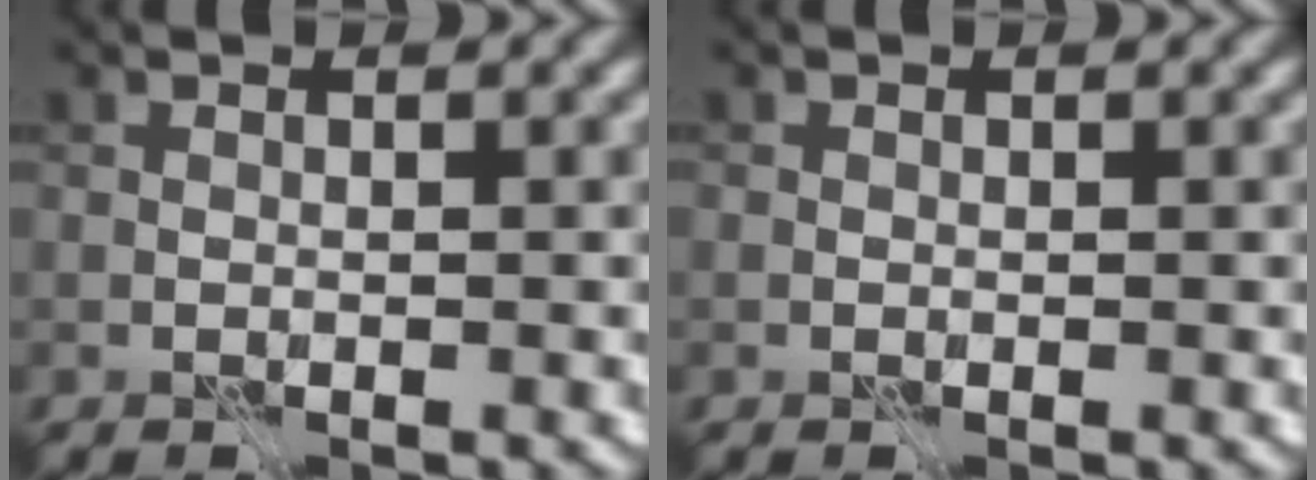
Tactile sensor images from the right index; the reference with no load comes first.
{"total": 0.0}